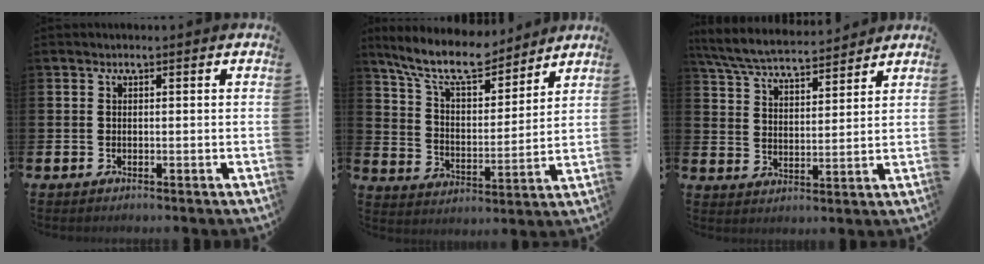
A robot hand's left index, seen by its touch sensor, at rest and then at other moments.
{"total": 10.2, "force": [9.0, 2.7, 4.0], "torque": [-0.106, -0.050, 0.158]}
{"total": 6.3, "force": [6.1, 0.8, 1.5], "torque": [-0.057, -0.033, 0.109]}